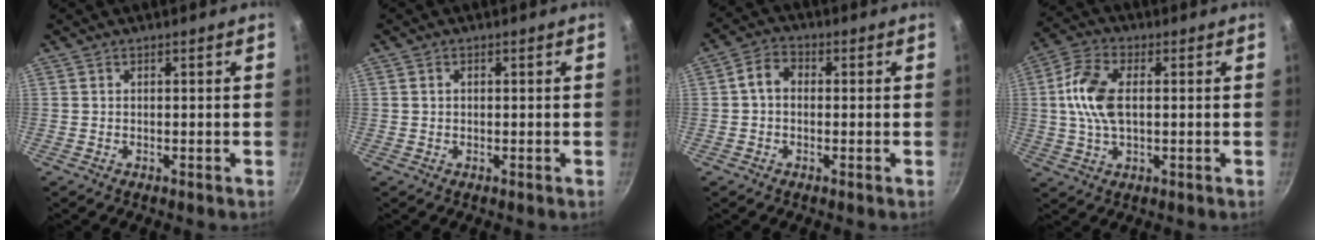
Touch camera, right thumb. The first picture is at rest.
{"total": 1.0, "force": [0.1, 0.8, 0.5], "torque": [-0.008, 0.005, 0.002]}
{"total": 4.4, "force": [0.0, 3.4, 2.8], "torque": [-0.042, 0.013, -0.010]}
{"total": 10.4, "force": [1.0, 5.7, 8.6], "torque": [-0.170, 0.016, 0.011]}